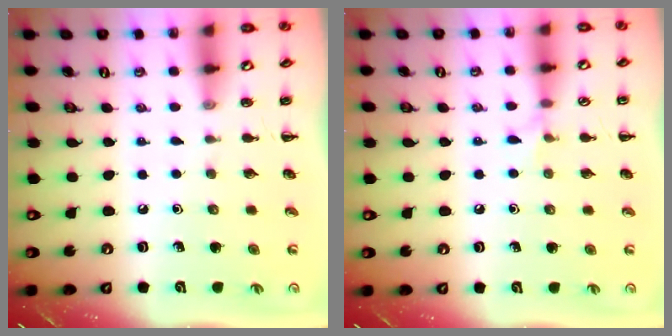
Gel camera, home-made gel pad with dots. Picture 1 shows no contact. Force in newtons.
{"total": 4.6, "press": 4.2, "slide": 1.7}